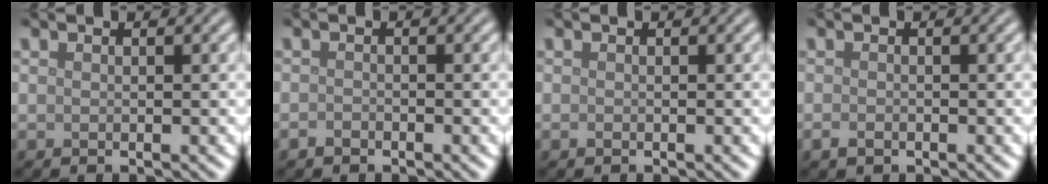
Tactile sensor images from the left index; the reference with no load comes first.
{"total": 0.8, "force": [-0.6, 0.4, 0.2], "torque": [-0.003, -0.002, -0.013]}
{"total": 0.0}
{"total": 0.8, "force": [-0.5, 0.5, 0.4], "torque": [-0.009, -0.003, -0.010]}